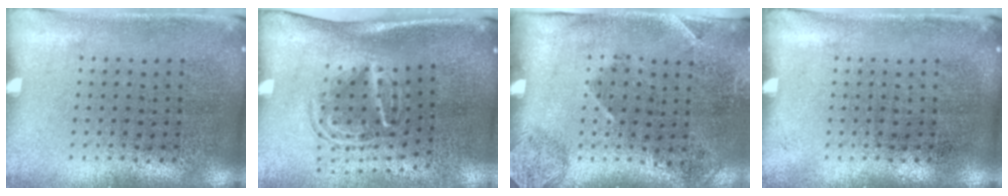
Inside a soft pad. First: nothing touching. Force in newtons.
{"total": 1.6, "press": 1.1, "slide": 1.2}
{"total": 1.9, "press": 1.2, "slide": 1.4}
{"total": 0.0}